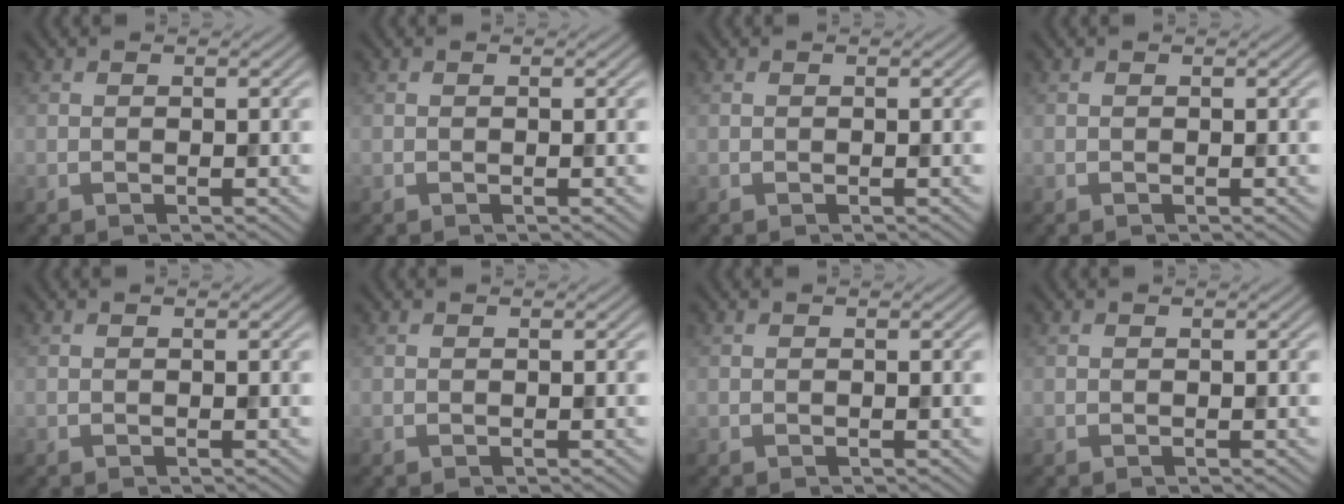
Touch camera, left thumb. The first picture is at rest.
{"total": 0.0}
{"total": 0.0}
{"total": 0.0}
{"total": 0.0}
{"total": 0.0}
{"total": 0.0}
{"total": 0.0}